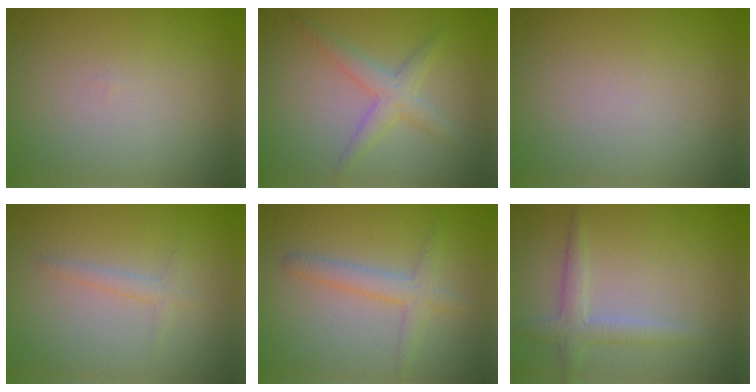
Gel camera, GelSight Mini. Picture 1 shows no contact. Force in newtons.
{"total": 2.6, "press": 2.6, "slide": 0.1}
{"total": 0.0}
{"total": 1.1, "press": 1.1, "slide": 0.1}
{"total": 2.4, "press": 2.4, "slide": 0.1}
{"total": 2.3, "press": 2.3, "slide": 0.1}